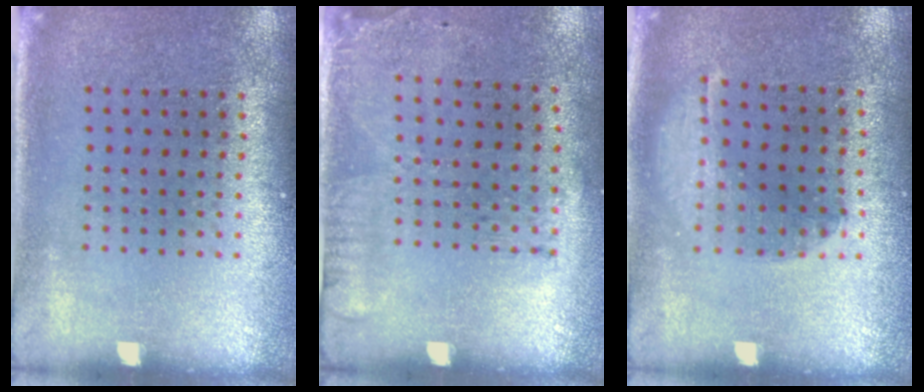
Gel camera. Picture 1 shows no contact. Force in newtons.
{"total": 1.8, "press": 1.2, "slide": 1.3}
{"total": 1.1, "press": 1.1, "slide": 0.2}